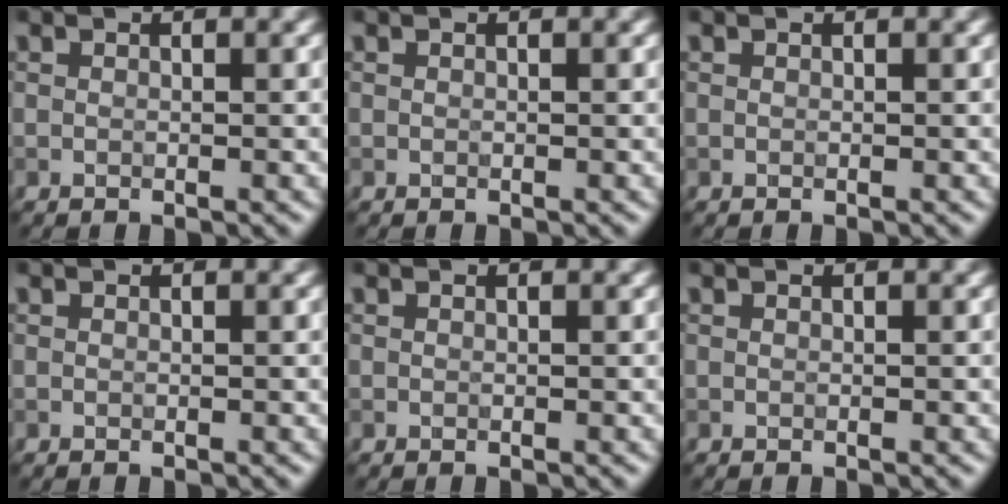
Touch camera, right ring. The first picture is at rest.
{"total": 0.0}
{"total": 0.0}
{"total": 0.0}
{"total": 0.0}
{"total": 0.0}